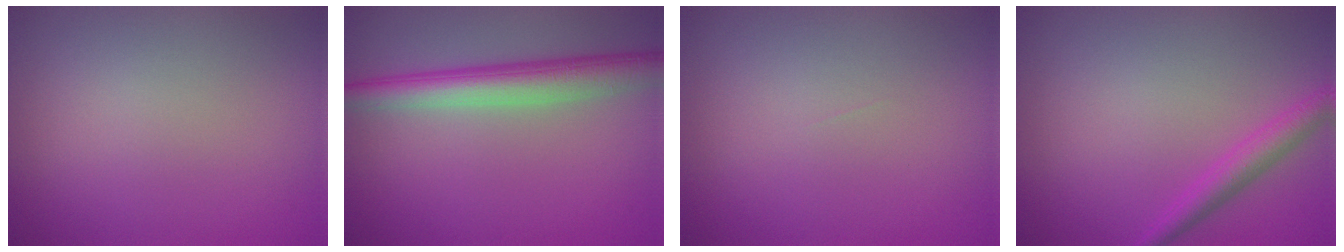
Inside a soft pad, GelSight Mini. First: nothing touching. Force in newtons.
{"total": 5.1, "press": 5.1, "slide": 0.2}
{"total": 0.0}
{"total": 2.2, "press": 2.2, "slide": 0.2}